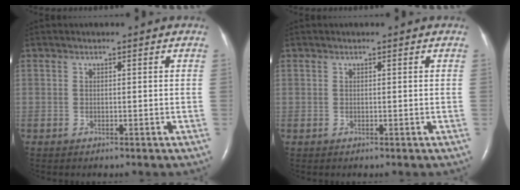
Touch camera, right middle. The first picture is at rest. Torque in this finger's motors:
{"motor_torque": [0.02, -0.04, 0.00, 0.00]}